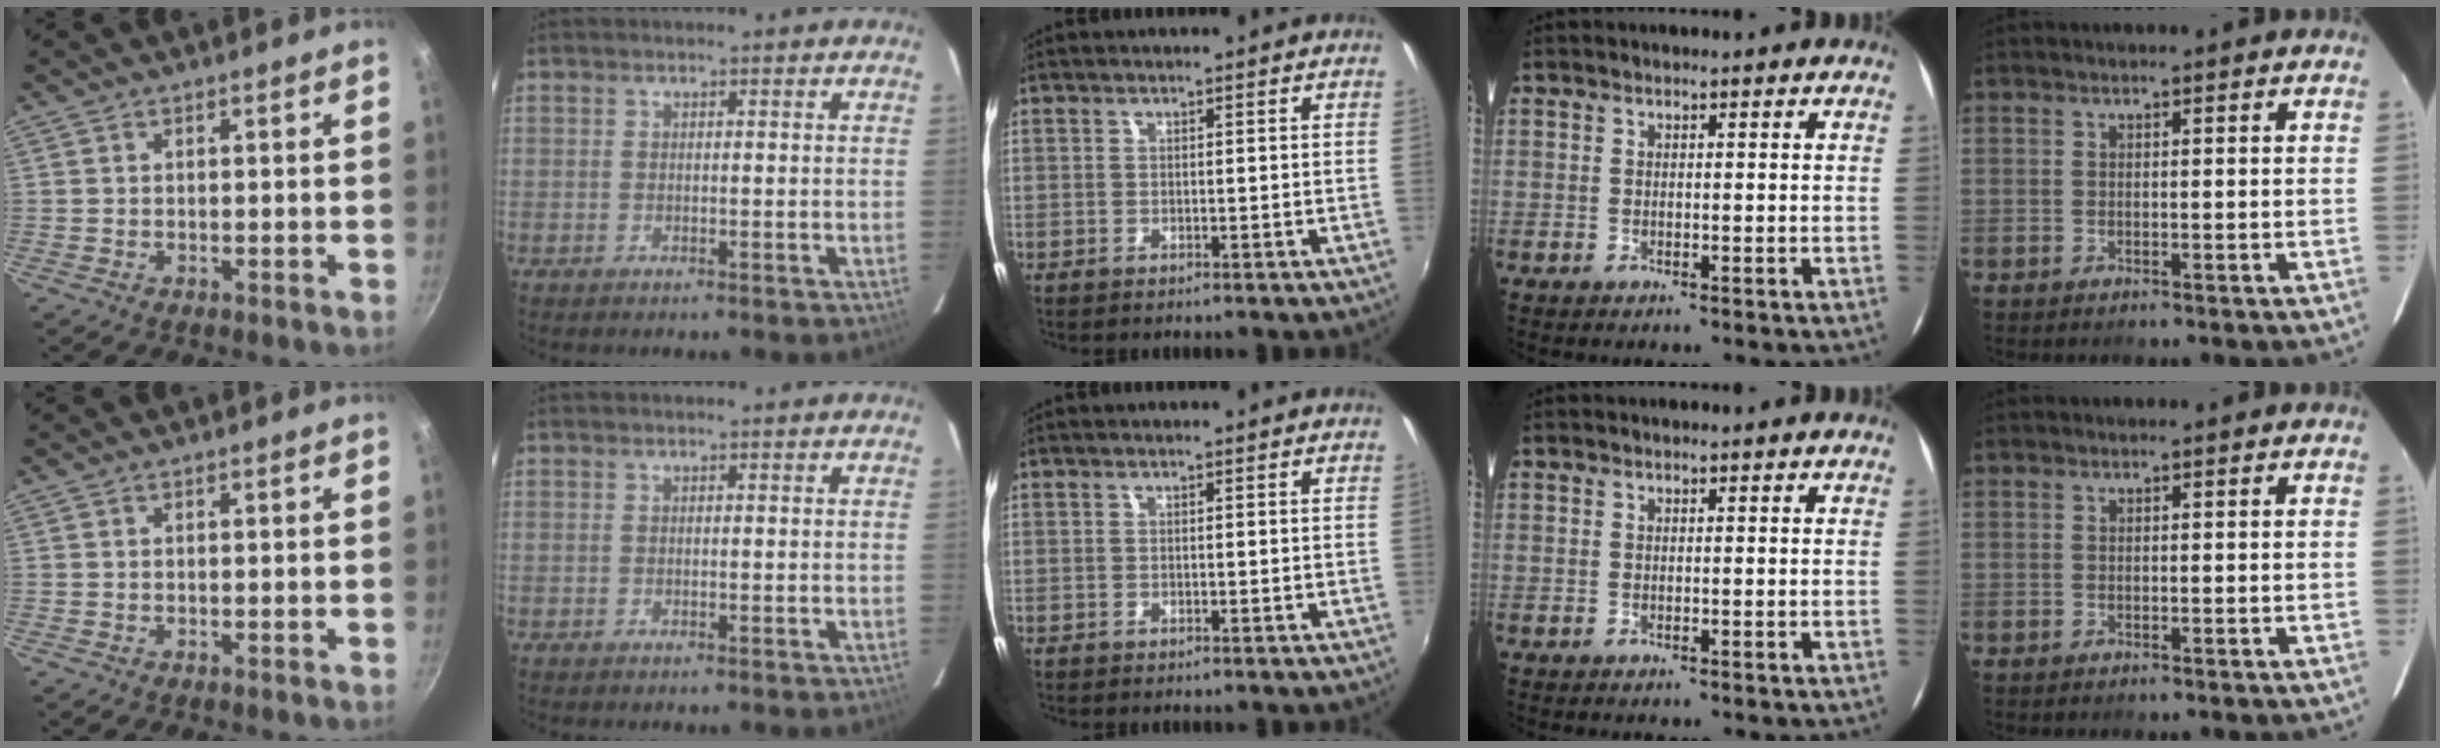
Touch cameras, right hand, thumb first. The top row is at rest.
{}